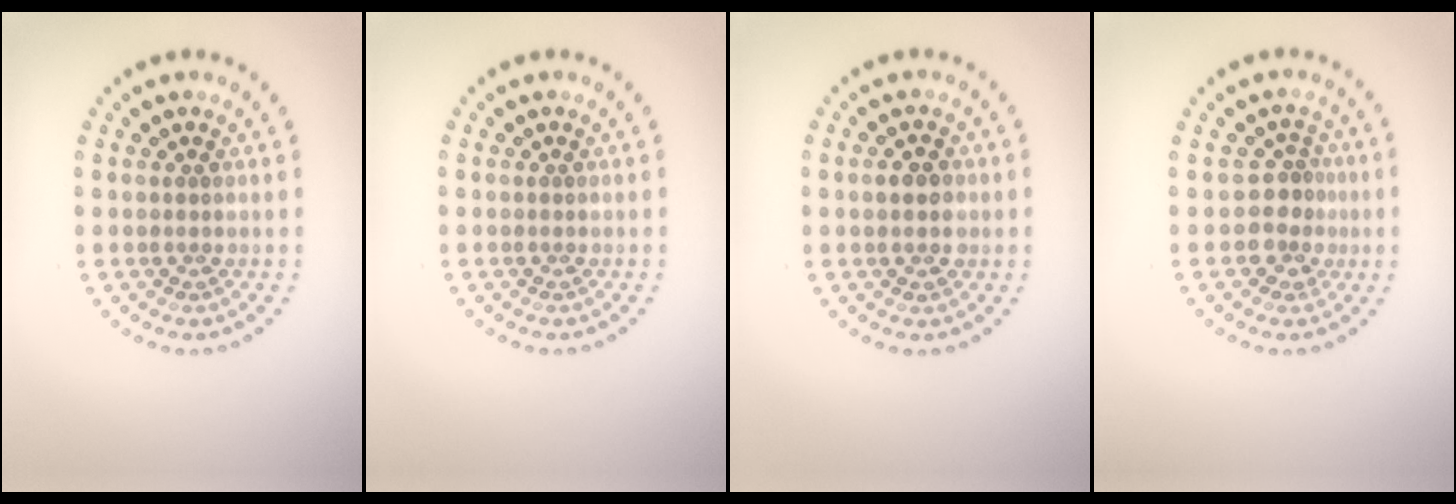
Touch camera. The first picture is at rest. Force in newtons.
{"total": 0.0}
{"total": 2.7, "press": 2.7, "slide": 0.2}
{"total": 2.4, "press": 1.9, "slide": 1.4}